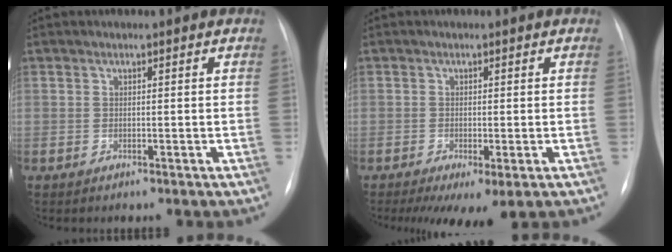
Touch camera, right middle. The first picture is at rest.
{"total": 5.2, "force": [-2.5, 1.7, 4.3], "torque": [-0.064, -0.016, -0.032]}